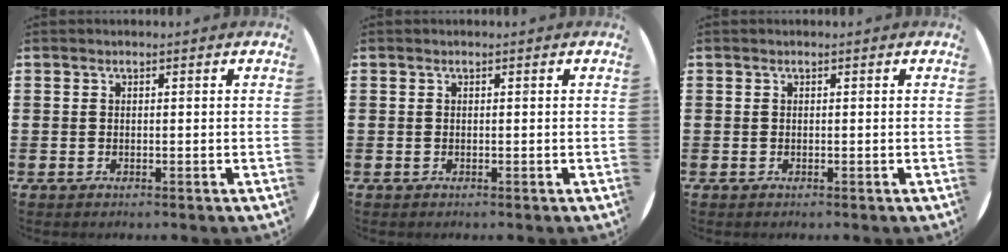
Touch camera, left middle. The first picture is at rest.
{"total": 0.0}
{"total": 0.0}